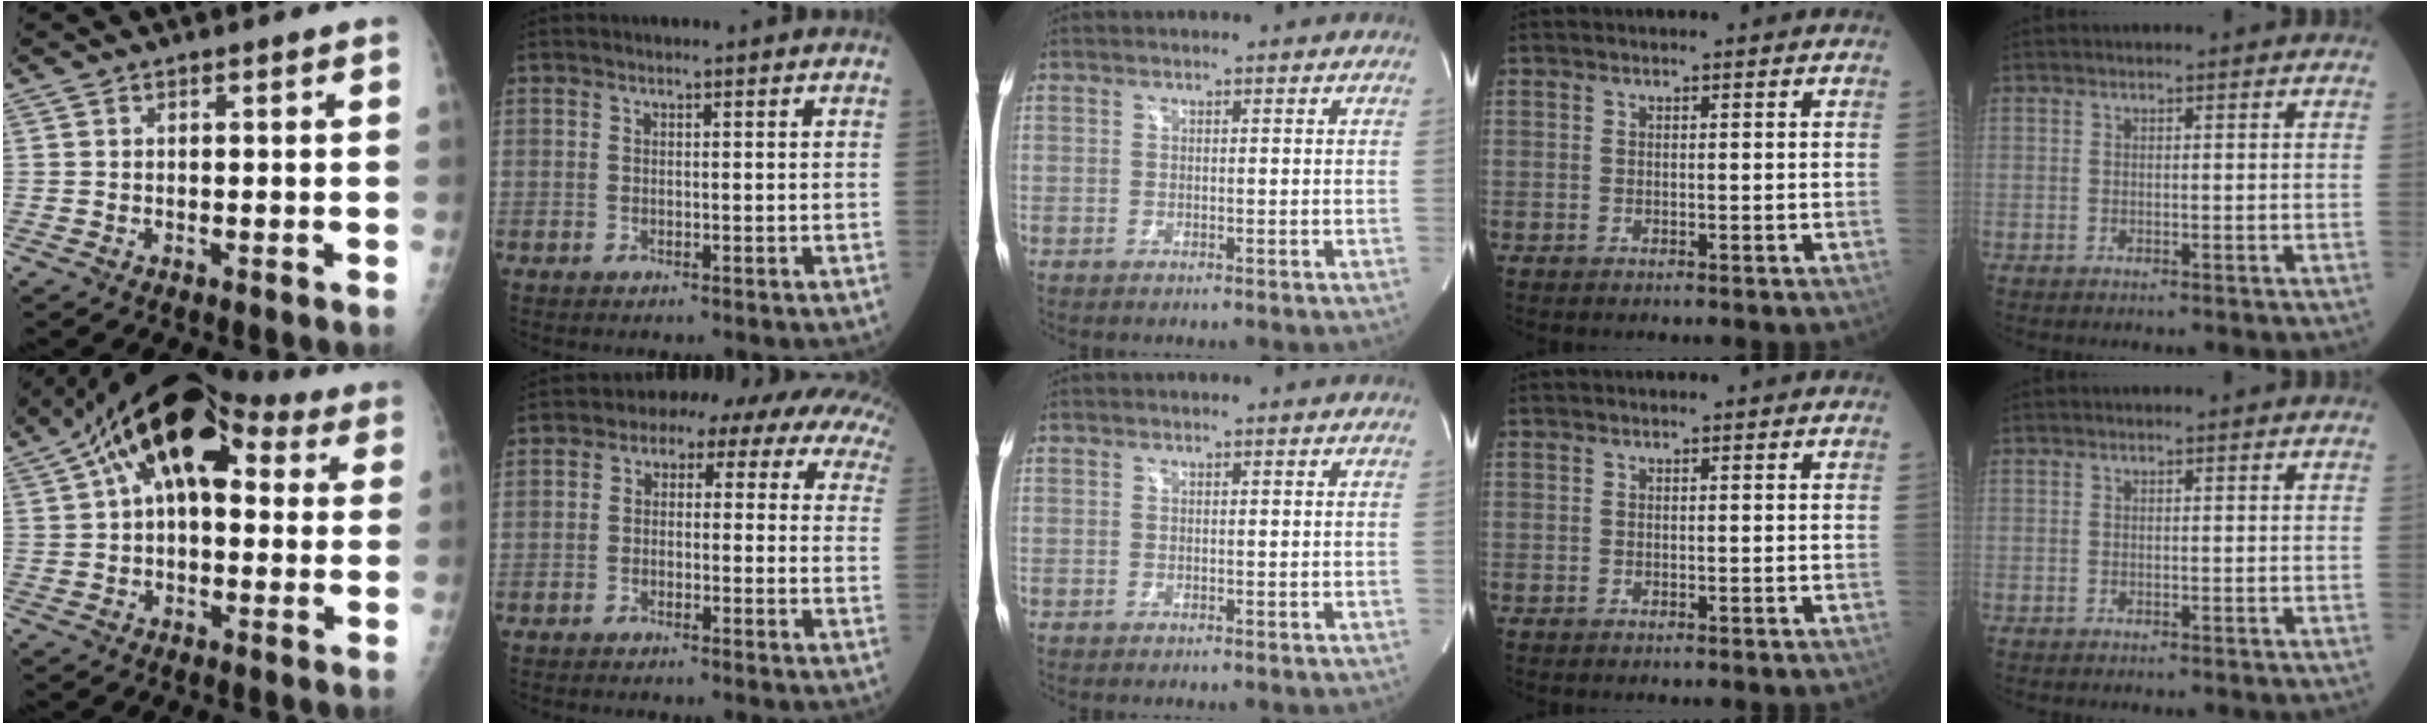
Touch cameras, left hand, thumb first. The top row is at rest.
{"thumb": {"total": 17.8, "force": [6.3, 9.9, 13.4], "torque": [-0.192, 0.040, 0.092]}, "index": {"total": 10.8, "force": [6.0, 5.1, 7.4], "torque": [-0.081, 0.052, 0.046]}}